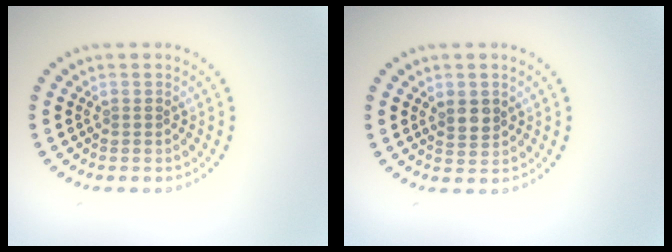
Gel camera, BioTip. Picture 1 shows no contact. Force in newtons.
{"total": 1.8, "press": 1.6, "slide": 0.6}